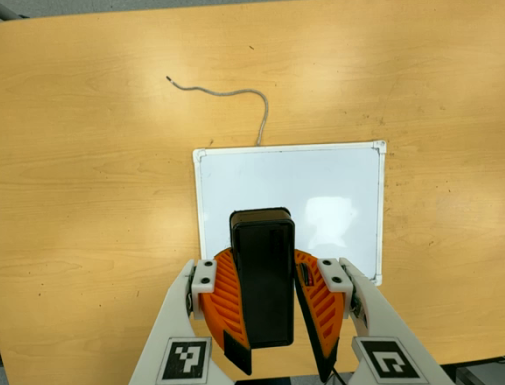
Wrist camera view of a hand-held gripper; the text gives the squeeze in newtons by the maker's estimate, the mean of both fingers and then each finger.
{"total": 10.4, "left": 10.3, "right": 10.4}